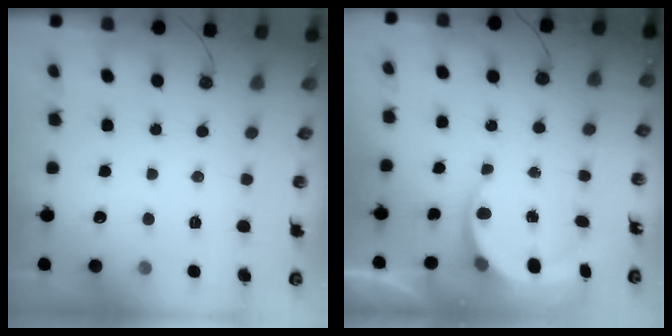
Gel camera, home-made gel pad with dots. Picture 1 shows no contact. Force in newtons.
{"total": 6.2, "press": 6.0, "slide": 1.6}